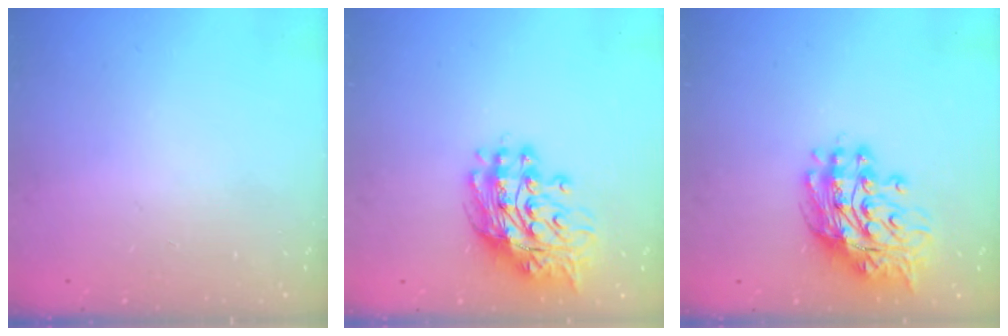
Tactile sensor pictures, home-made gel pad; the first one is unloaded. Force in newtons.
{"total": 14.5, "press": 14.4, "slide": 1.3}
{"total": 14.5, "press": 14.4, "slide": 1.3}